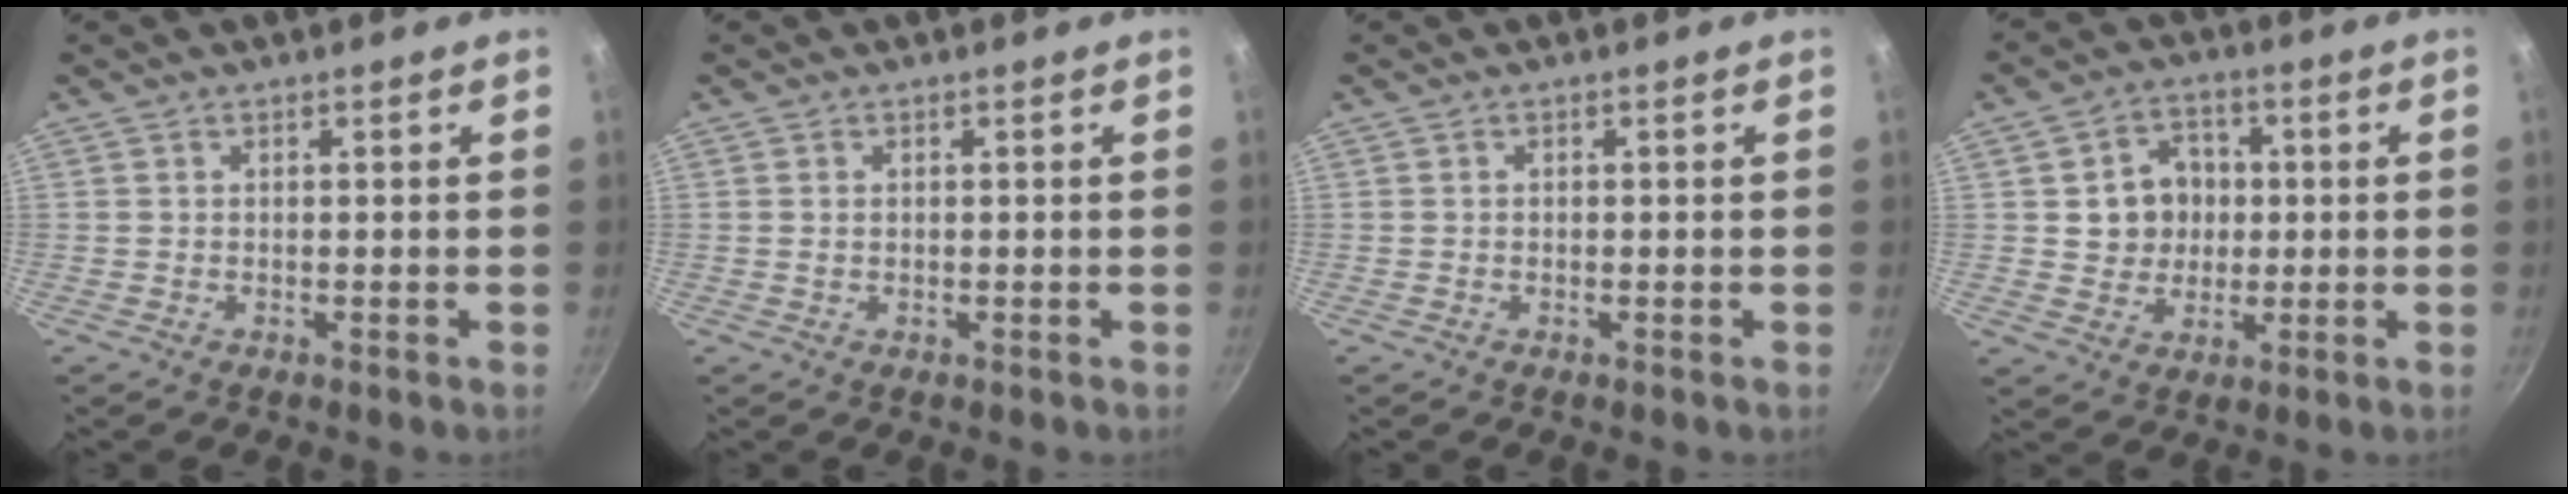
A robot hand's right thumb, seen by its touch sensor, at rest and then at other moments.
{"total": 0.9, "force": [0.1, 0.7, 0.6], "torque": [-0.009, 0.002, 0.001]}
{"total": 0.0}
{"total": 8.5, "force": [0.9, 7.6, 3.9], "torque": [-0.026, 0.008, 0.014]}